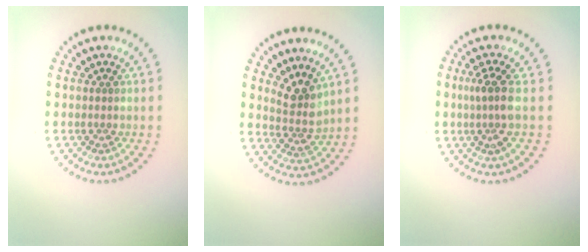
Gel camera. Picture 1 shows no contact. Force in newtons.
{"total": 2.7, "press": 2.0, "slide": 1.8}
{"total": 2.7, "press": 2.0, "slide": 1.8}